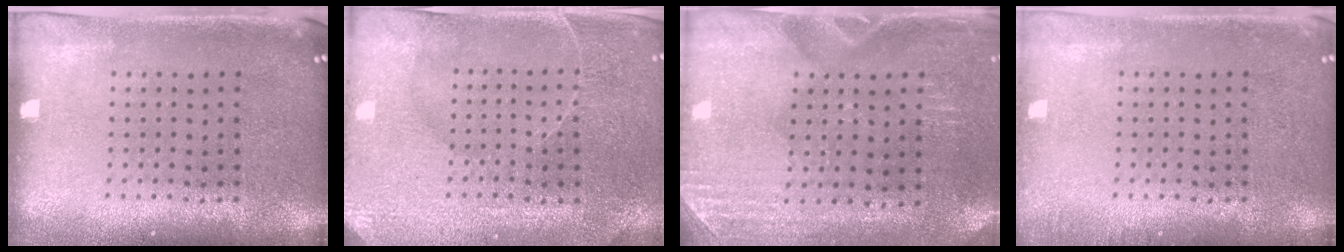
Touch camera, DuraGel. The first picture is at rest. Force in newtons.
{"total": 3.2, "press": 3.2, "slide": 0.1}
{"total": 2.8, "press": 2.6, "slide": 1.2}
{"total": 0.8, "press": 0.8, "slide": 0.0}